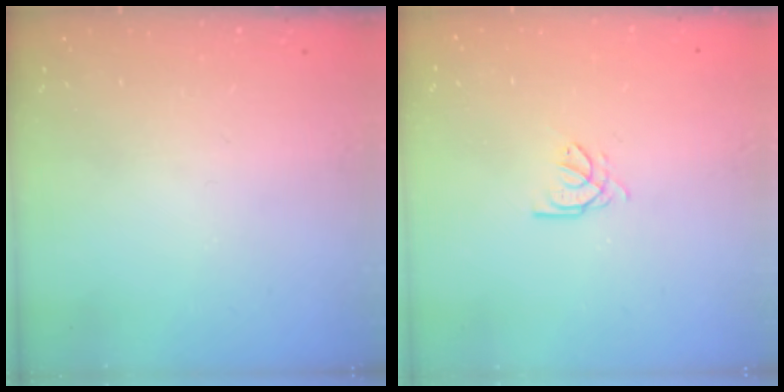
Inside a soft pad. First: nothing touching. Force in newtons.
{"total": 2.4, "press": 2.4, "slide": 0.1}